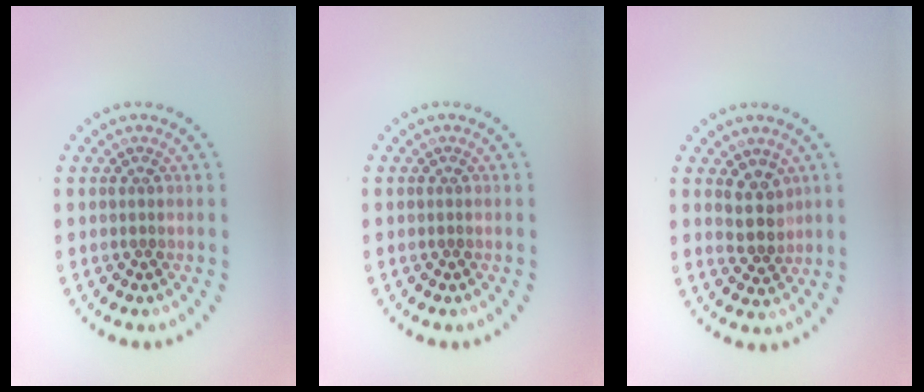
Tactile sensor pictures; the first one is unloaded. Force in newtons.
{"total": 0.0}
{"total": 2.6, "press": 2.3, "slide": 1.3}